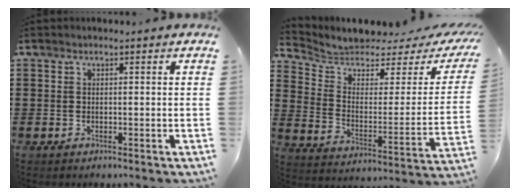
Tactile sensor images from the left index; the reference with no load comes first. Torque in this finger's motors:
{"motor_torque": [1.33, -0.81, 0.42, 0.05]}